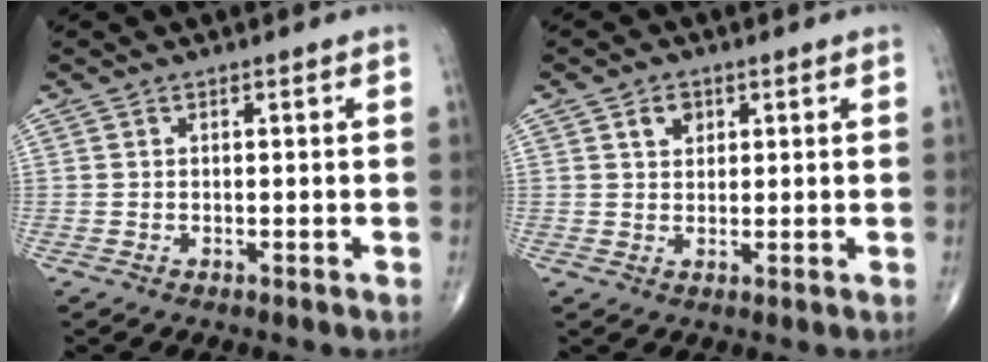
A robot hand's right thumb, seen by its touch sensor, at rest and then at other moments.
{"total": 3.1, "force": [1.4, 2.3, 1.6], "torque": [-0.012, -0.005, 0.023]}